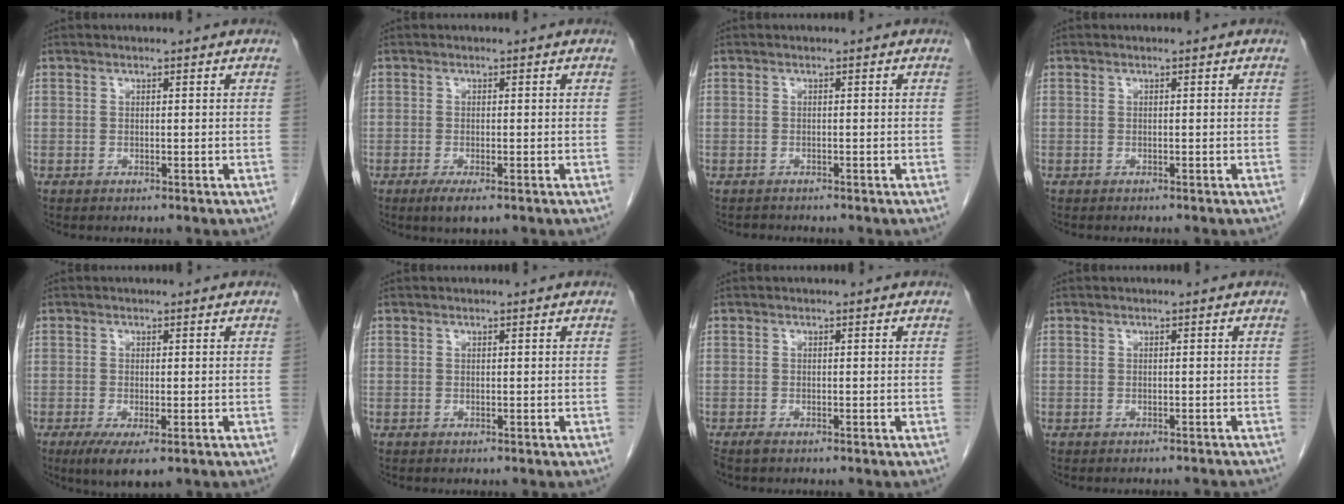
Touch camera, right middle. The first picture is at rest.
{"total": 2.8, "force": [-1.7, 0.6, 2.2], "torque": [-0.035, -0.008, -0.027]}
{"total": 0.7, "force": [-0.7, 0.2, -0.2], "torque": [-0.005, -0.002, -0.012]}
{"total": 0.0}
{"total": 5.0, "force": [-2.7, 1.1, 4.1], "torque": [-0.064, -0.016, -0.041]}
{"total": 0.0}
{"total": 1.5, "force": [-1.2, 0.4, 0.8], "torque": [-0.019, -0.005, -0.019]}
{"total": 4.4, "force": [-4.2, 0.7, 1.0], "torque": [-0.017, -0.014, -0.046]}